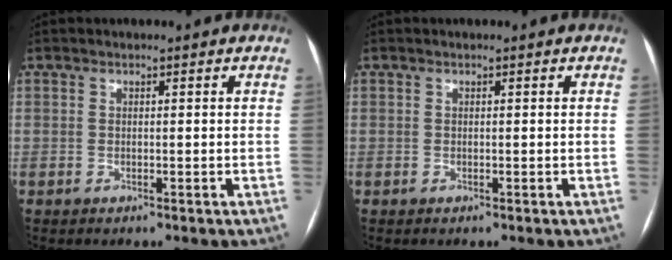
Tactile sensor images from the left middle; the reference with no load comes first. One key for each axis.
{"total": 0.0}